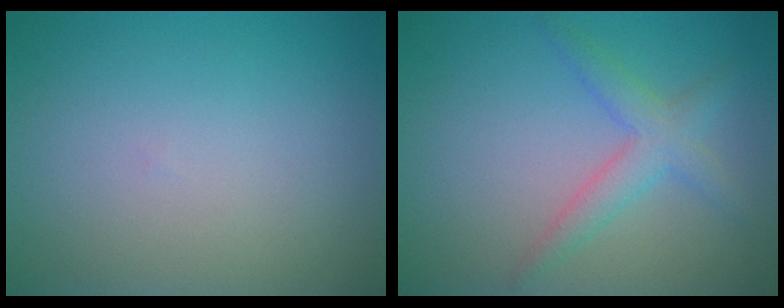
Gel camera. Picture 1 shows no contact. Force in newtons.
{"total": 2.9, "press": 2.9, "slide": 0.1}